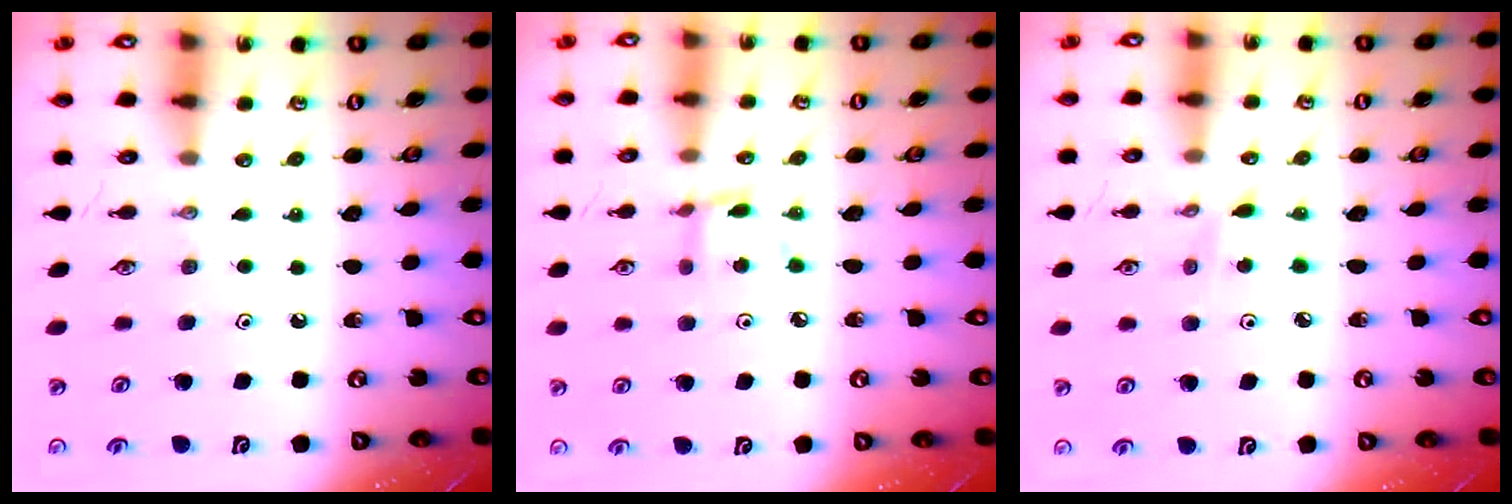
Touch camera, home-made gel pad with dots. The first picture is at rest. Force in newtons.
{"total": 3.4, "press": 3.4, "slide": 0.4}
{"total": 3.6, "press": 3.6, "slide": 0.5}